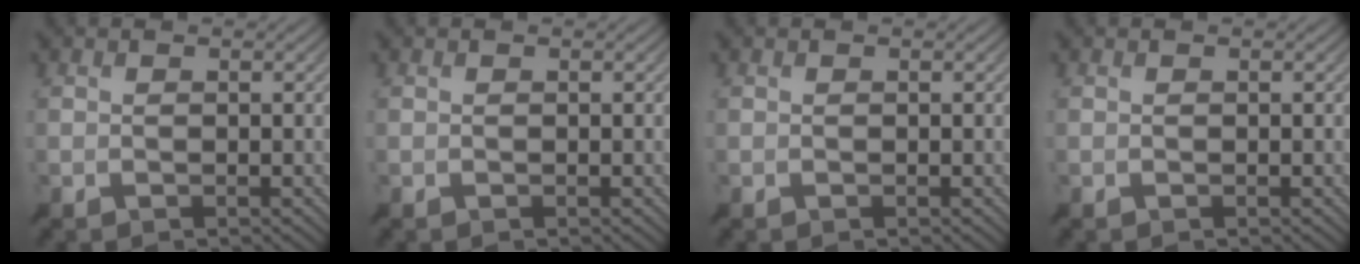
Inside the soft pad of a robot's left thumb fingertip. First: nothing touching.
{"total": 0.0}
{"total": 0.0}
{"total": 0.0}